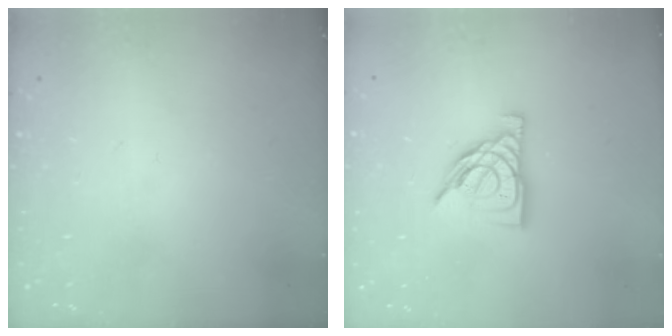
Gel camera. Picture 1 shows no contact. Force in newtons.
{"total": 11.1, "press": 11.0, "slide": 1.0}